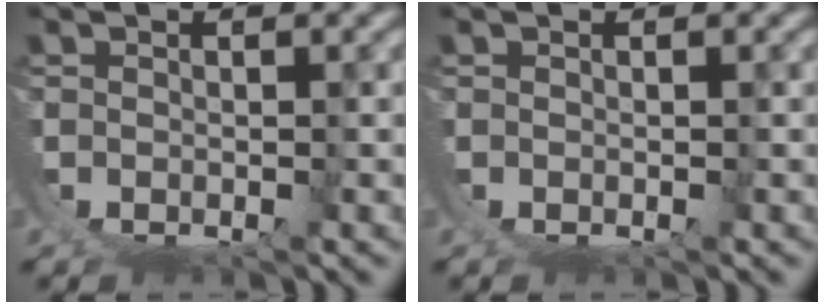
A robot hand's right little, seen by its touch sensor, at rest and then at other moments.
{"total": 0.0}